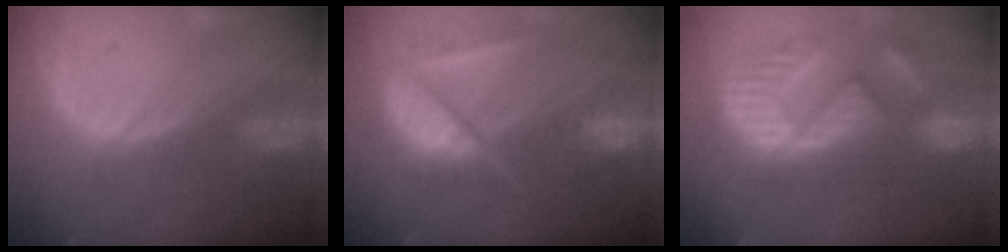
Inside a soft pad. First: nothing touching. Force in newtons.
{"total": 9.8, "press": 8.4, "slide": 5.1}
{"total": 11.4, "press": 11.0, "slide": 3.3}